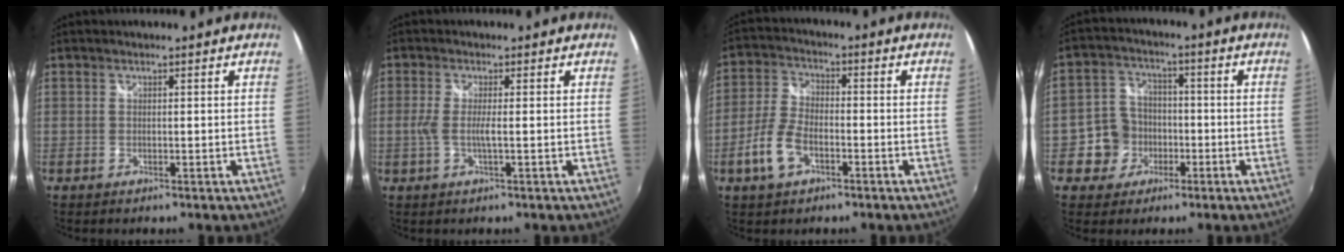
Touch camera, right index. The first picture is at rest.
{"total": 3.0, "force": [-0.5, -0.2, 3.0], "torque": [-0.064, -0.003, -0.013]}
{"total": 7.8, "force": [-3.6, 4.1, 5.6], "torque": [-0.127, 0.003, -0.067]}
{"total": 7.4, "force": [-2.6, 6.8, 1.4], "torque": [-0.048, 0.025, -0.039]}